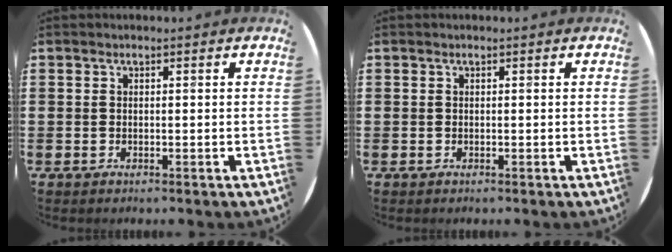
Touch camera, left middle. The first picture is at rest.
{"total": 0.0}